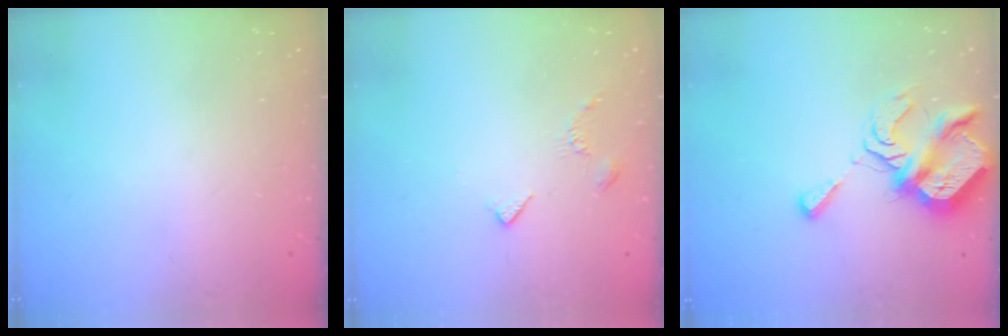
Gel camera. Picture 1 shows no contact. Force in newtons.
{"total": 4.4, "press": 4.3, "slide": 0.9}
{"total": 9.4, "press": 9.3, "slide": 1.1}